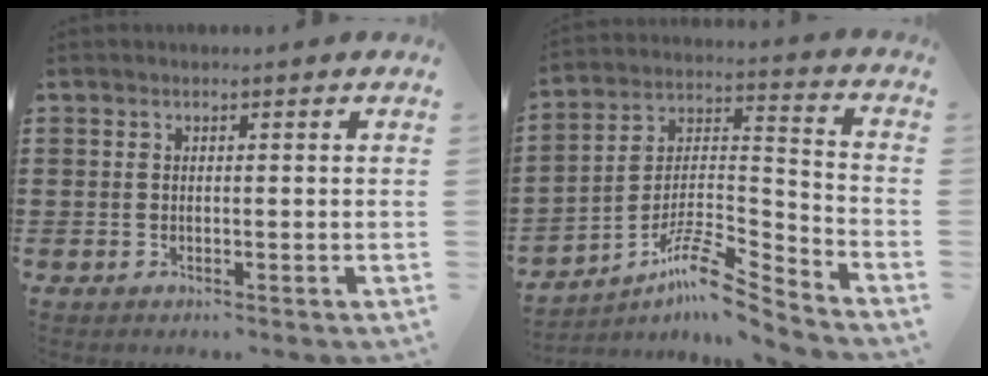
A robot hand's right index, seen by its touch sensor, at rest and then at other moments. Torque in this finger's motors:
{"motor_torque": [-1.85, -0.23, -0.80, -0.21]}